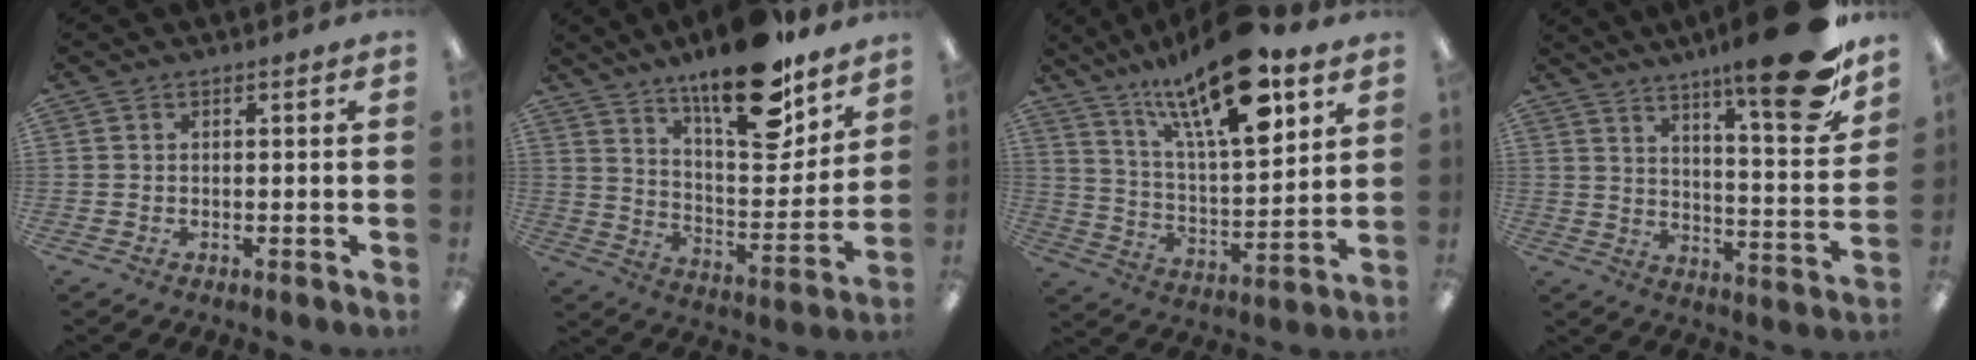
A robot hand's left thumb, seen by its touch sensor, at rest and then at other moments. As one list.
[{"total": 20.9, "force": [15.5, 6.6, 12.2], "torque": [-0.177, -0.107, 0.257]}, {"total": 22.4, "force": [14.4, 7.5, 15.3], "torque": [-0.260, -0.074, 0.240]}, {"total": 19.6, "force": [13.5, 3.6, 13.7], "torque": [-0.192, -0.096, 0.210]}]